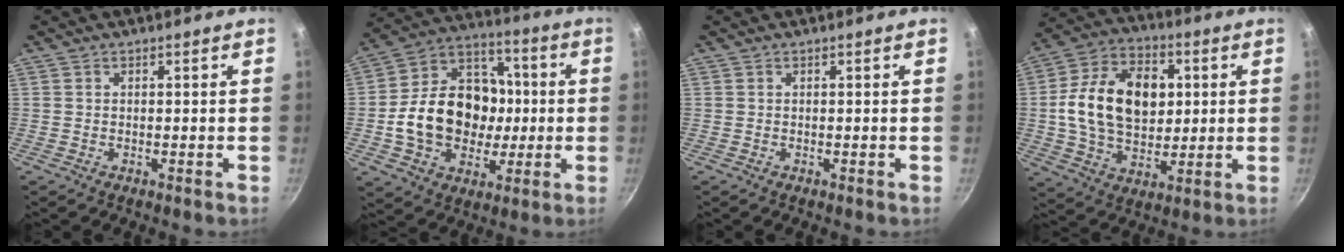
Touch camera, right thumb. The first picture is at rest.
{"total": 20.5, "force": [-1.6, 16.2, 12.4], "torque": [-0.173, 0.040, -0.028]}
{"total": 0.0}
{"total": 19.0, "force": [2.4, 13.1, 13.6], "torque": [-0.207, 0.011, 0.035]}